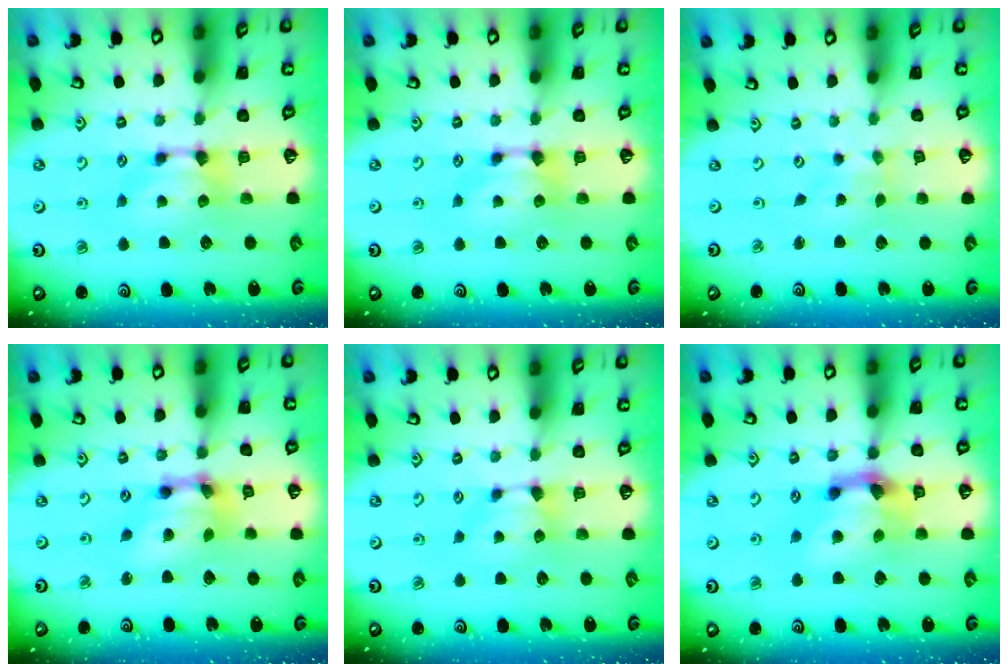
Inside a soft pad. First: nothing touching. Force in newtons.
{"total": 0.0}
{"total": 4.1, "press": 4.0, "slide": 0.6}
{"total": 8.4, "press": 7.8, "slide": 2.9}
{"total": 0.8, "press": 0.7, "slide": 0.5}
{"total": 4.7, "press": 4.1, "slide": 2.4}